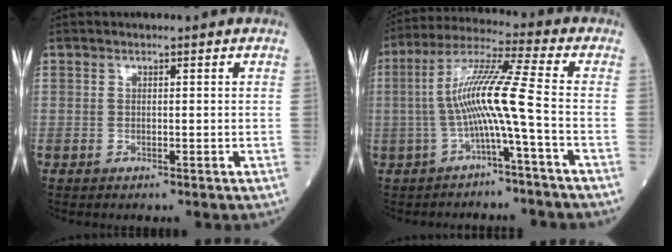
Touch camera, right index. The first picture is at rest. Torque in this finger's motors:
{"motor_torque": [1.39, -0.25, 0.81, 0.21]}